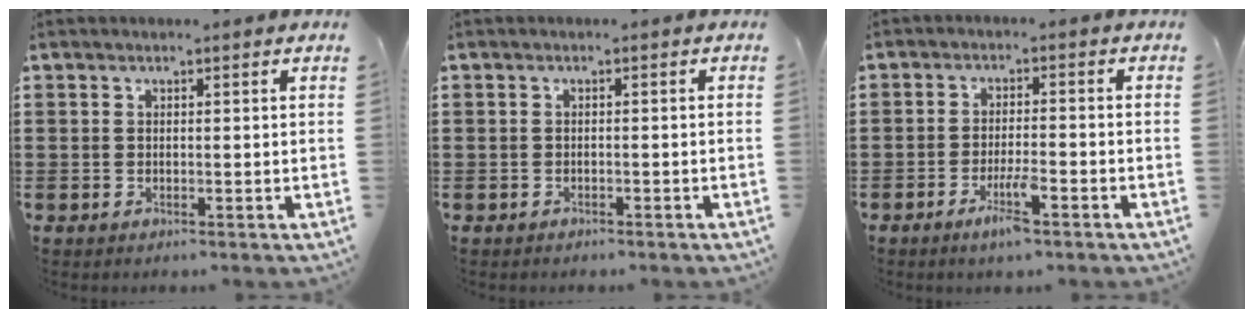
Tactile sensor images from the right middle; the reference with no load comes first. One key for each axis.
{"total": 0.7, "fx": -0.7, "fy": 0.2, "fz": 0.1, "tx": -0.003, "ty": 0.001, "tz": -0.015}
{"total": 4.6, "fx": -2.6, "fy": 0.6, "fz": 3.8, "tx": -0.075, "ty": -0.006, "tz": -0.047}